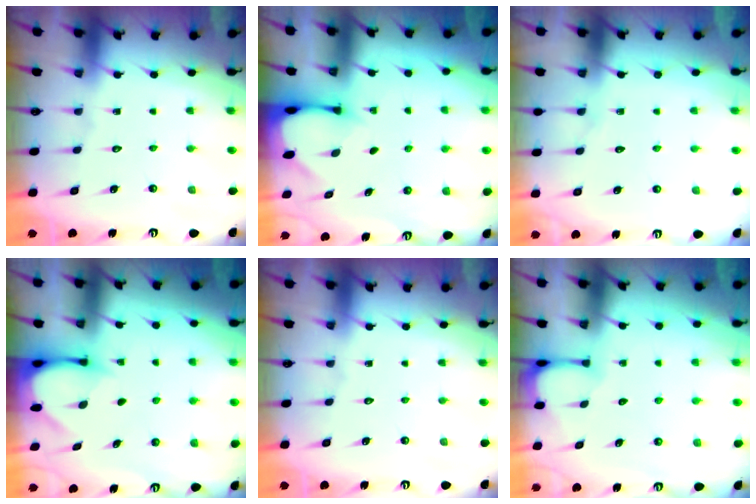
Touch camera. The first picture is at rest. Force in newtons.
{"total": 2.0, "press": 2.0, "slide": 0.1}
{"total": 3.5, "press": 3.5, "slide": 0.4}
{"total": 3.3, "press": 3.3, "slide": 0.3}
{"total": 0.0}
{"total": 2.0, "press": 2.0, "slide": 0.2}